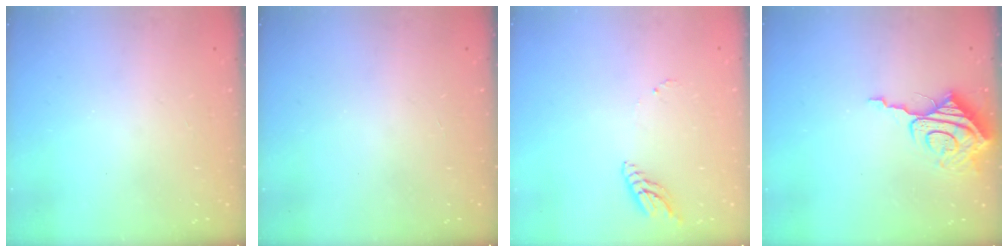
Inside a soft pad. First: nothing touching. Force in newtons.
{"total": 0.0}
{"total": 7.2, "press": 7.2, "slide": 0.6}
{"total": 10.5, "press": 10.5, "slide": 1.2}